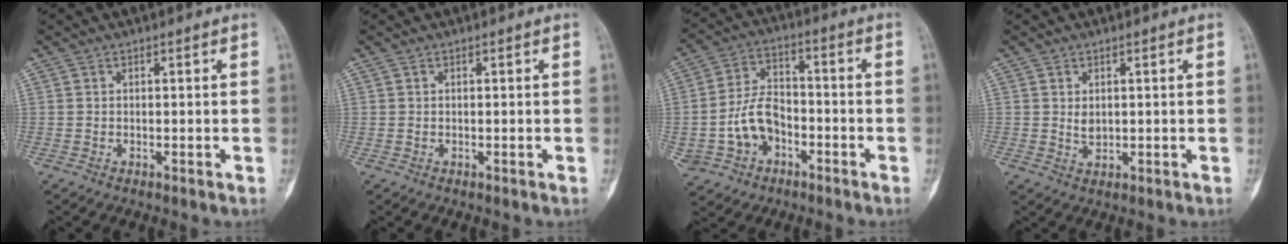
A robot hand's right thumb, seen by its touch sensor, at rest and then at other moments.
{"total": 0.0}
{"total": 11.4, "force": [-3.2, 8.4, 7.0], "torque": [-0.116, 0.035, -0.056]}
{"total": 2.0, "force": [0.5, 1.3, 1.5], "torque": [-0.018, -0.007, 0.013]}